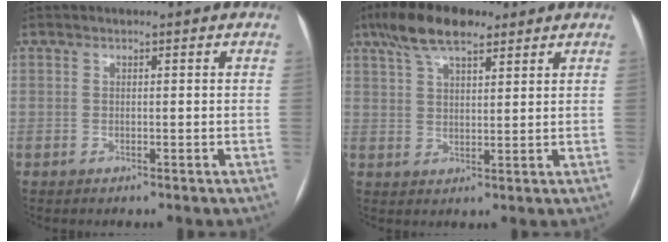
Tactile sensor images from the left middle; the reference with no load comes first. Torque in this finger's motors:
{"motor_torque": [0.94, -0.76, 0.15, 0.03]}